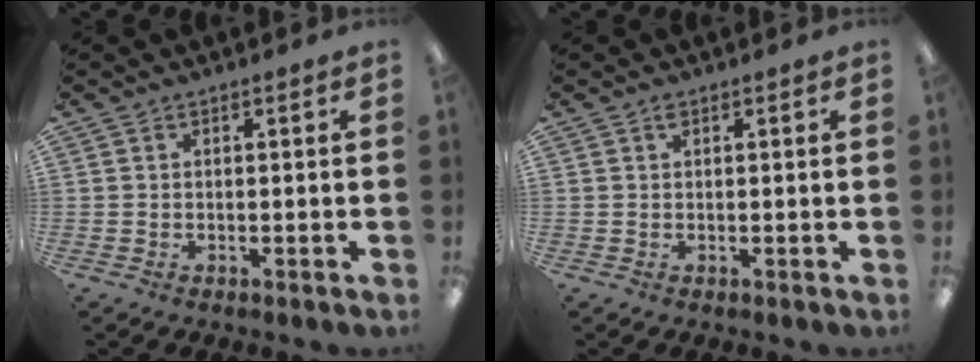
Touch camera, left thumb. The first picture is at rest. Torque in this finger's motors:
{"motor_torque": [0.41, 0.02, 0.62, 0.04, 0.00]}